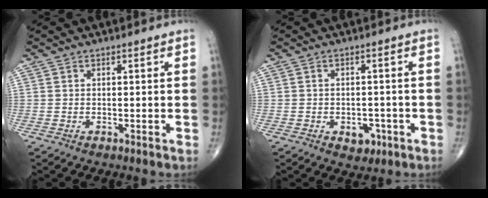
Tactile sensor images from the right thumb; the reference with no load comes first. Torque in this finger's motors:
{"motor_torque": [1.00, 0.50, 0.05, -0.28, 0.00]}